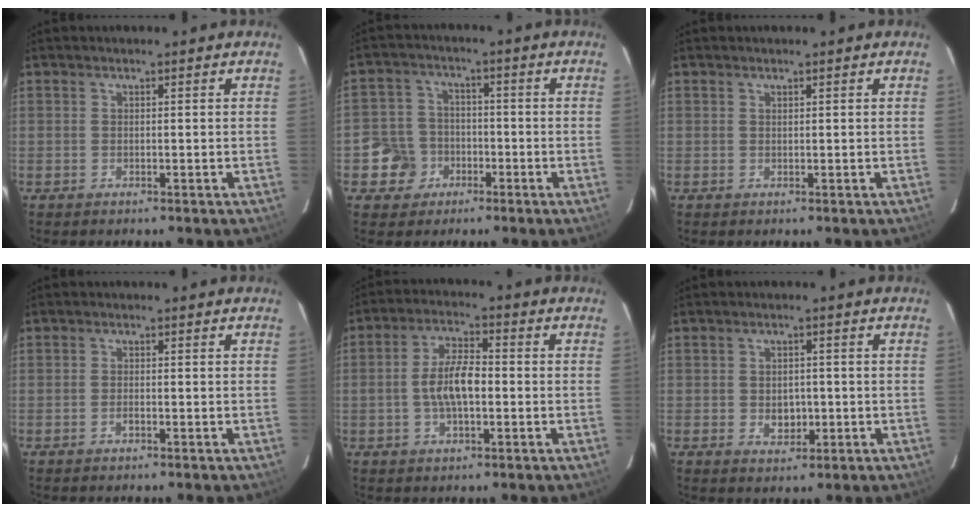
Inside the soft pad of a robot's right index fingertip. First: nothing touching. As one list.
[{"total": 6.9, "force": [-2.8, 6.3, 1.0], "torque": [-0.040, 0.024, -0.044]}, {"total": 0.0}, {"total": 1.0, "force": [-0.6, 0.4, 0.7], "torque": [-0.015, 0.000, -0.009]}, {"total": 7.5, "force": [-1.1, 3.0, 6.8], "torque": [-0.131, 0.010, -0.018]}, {"total": 4.1, "force": [-0.8, 3.1, 2.4], "torque": [-0.041, -0.002, -0.006]}]